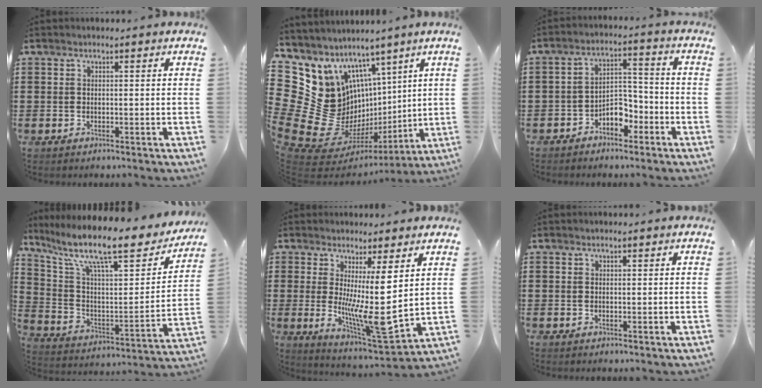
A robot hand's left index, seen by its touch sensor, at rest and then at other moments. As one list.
[{"total": 17.8, "force": [-0.3, 16.1, 7.6], "torque": [-0.220, -0.055, 0.043]}, {"total": 4.6, "force": [-3.3, 2.5, 2.0], "torque": [-0.037, 0.012, -0.064]}, {"total": 12.7, "force": [9.4, 2.7, 8.1], "torque": [-0.172, -0.066, 0.149]}, {"total": 9.3, "force": [2.2, 0.6, 9.0], "torque": [-0.160, -0.044, 0.035]}, {"total": 0.0}]